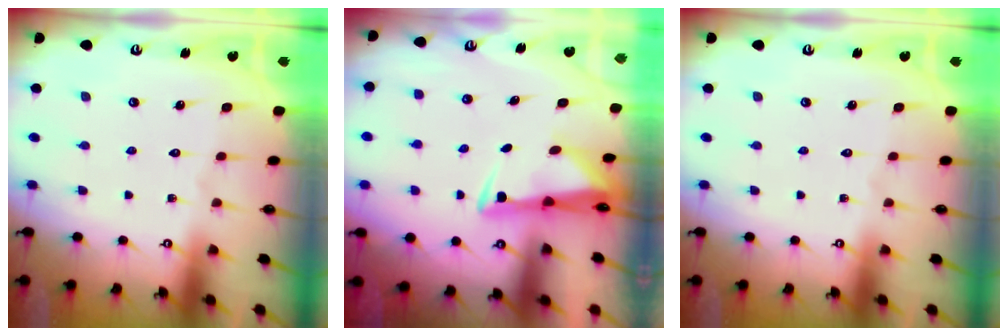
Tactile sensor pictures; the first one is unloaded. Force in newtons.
{"total": 3.1, "press": 2.9, "slide": 0.9}
{"total": 0.0}